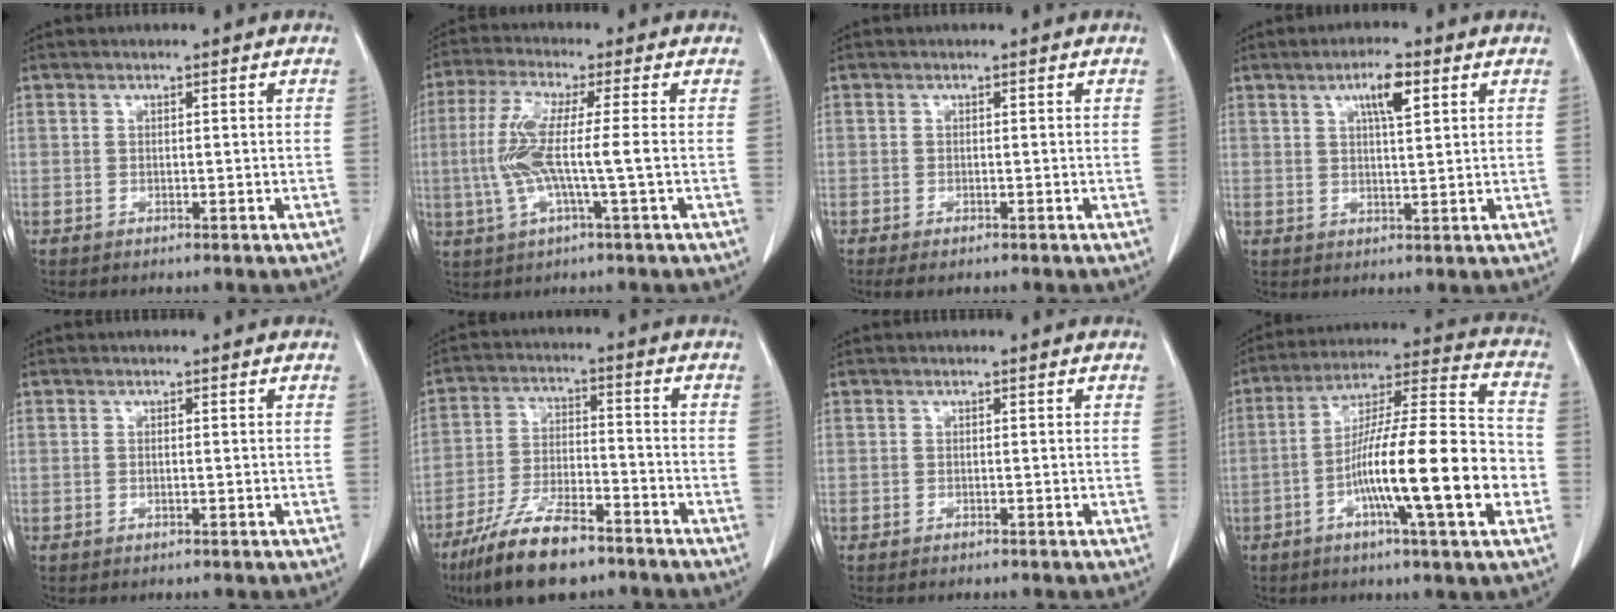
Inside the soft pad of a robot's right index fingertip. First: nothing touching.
{"total": 9.0, "force": [-0.8, 0.2, 9.0], "torque": [-0.191, 0.006, -0.020]}
{"total": 2.2, "force": [-1.6, 0.6, 1.3], "torque": [-0.016, -0.004, -0.021]}
{"total": 5.0, "force": [2.4, 1.0, 4.4], "torque": [-0.076, 0.002, 0.040]}
{"total": 0.6, "force": [-0.1, 0.2, 0.6], "torque": [-0.013, -0.001, 0.000]}
{"total": 13.0, "force": [-9.5, 3.4, 8.2], "torque": [-0.159, -0.019, -0.171]}
{"total": 0.9, "force": [-0.7, 0.1, 0.4], "torque": [-0.010, -0.002, -0.010]}
{"total": 19.4, "force": [-5.2, 1.4, 18.7], "torque": [-0.306, 0.005, -0.086]}